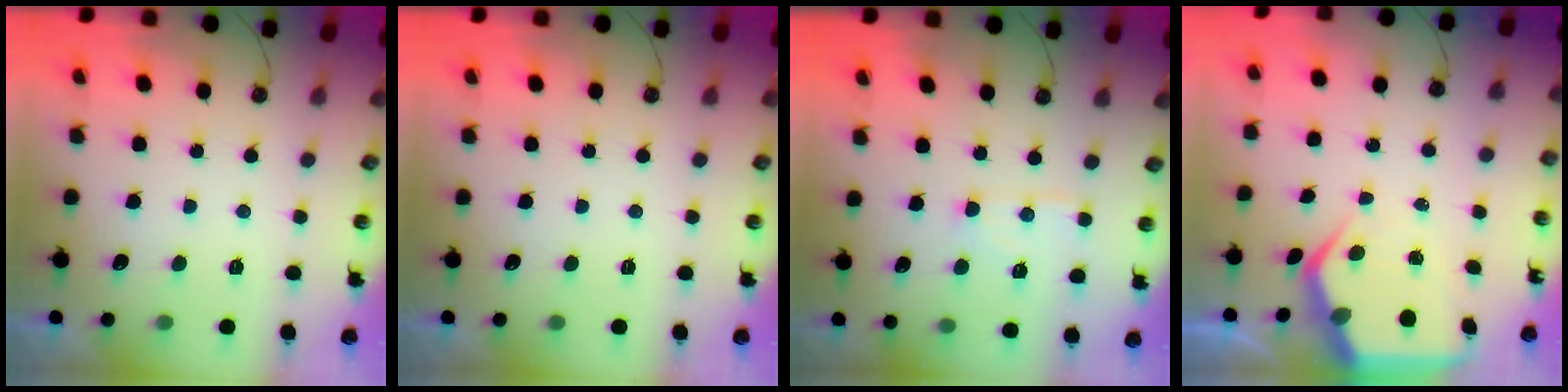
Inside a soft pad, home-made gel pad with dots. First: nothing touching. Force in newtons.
{"total": 0.0}
{"total": 7.7, "press": 7.7, "slide": 0.5}
{"total": 7.6, "press": 7.5, "slide": 1.2}